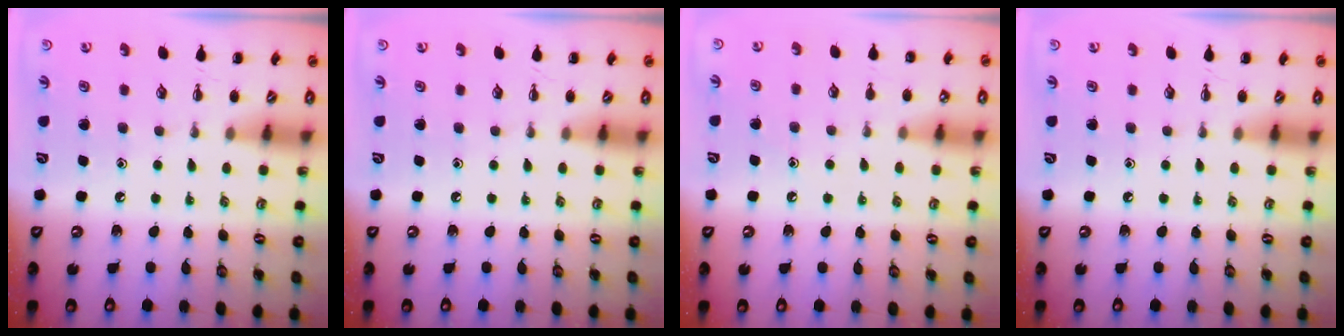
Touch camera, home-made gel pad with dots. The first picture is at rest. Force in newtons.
{"total": 0.0}
{"total": 5.4, "press": 5.2, "slide": 1.6}
{"total": 0.0}